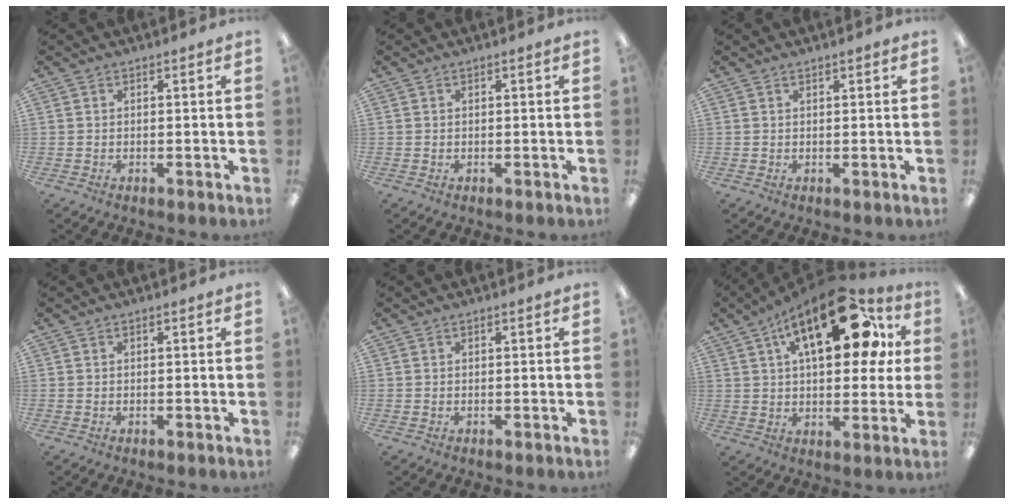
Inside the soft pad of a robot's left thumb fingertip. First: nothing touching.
{"total": 0.0}
{"total": 0.8, "force": [0.6, 0.2, 0.4], "torque": [-0.010, 0.001, 0.010]}
{"total": 0.0}
{"total": 0.0}
{"total": 23.2, "force": [10.3, 10.9, 17.6], "torque": [-0.258, -0.030, 0.163]}